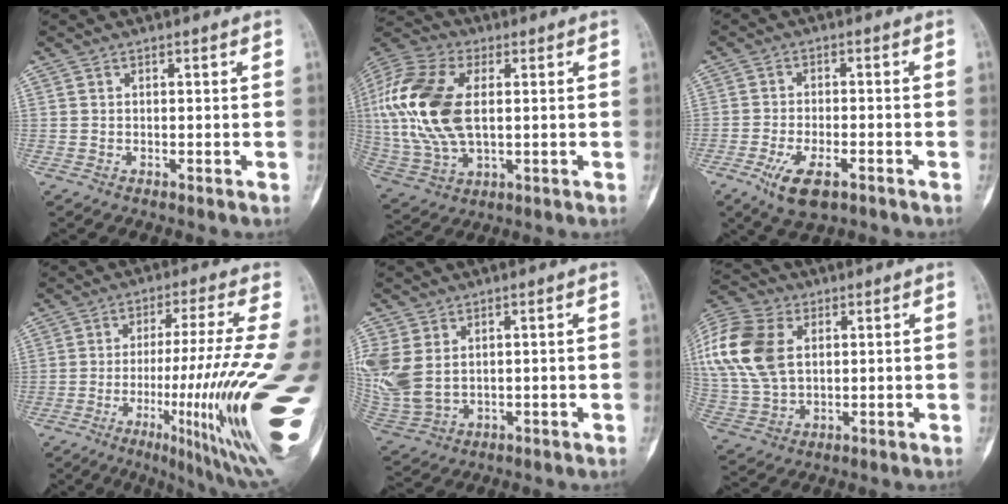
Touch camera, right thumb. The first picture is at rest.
{"total": 20.3, "force": [2.5, 11.5, 16.5], "torque": [-0.364, -0.001, 0.045]}
{"total": 7.5, "force": [-3.9, 2.9, 5.7], "torque": [-0.112, 0.005, -0.063]}
{"total": 21.8, "force": [-3.8, 1.8, 21.4], "torque": [-0.287, -0.010, -0.044]}
{"total": 11.1, "force": [2.4, 7.7, 7.7], "torque": [-0.195, -0.006, 0.065]}
{"total": 19.2, "force": [4.9, 12.9, 13.3], "torque": [-0.302, 0.004, 0.093]}